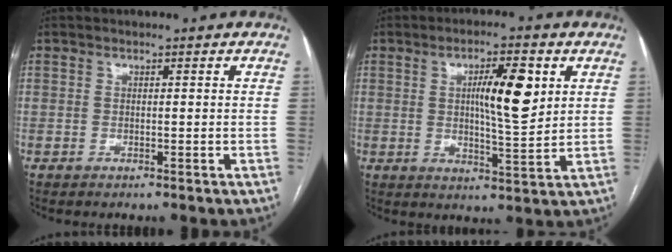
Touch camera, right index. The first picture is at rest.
{"total": 9.0, "force": [2.5, 1.7, 8.5], "torque": [-0.138, 0.004, 0.043]}